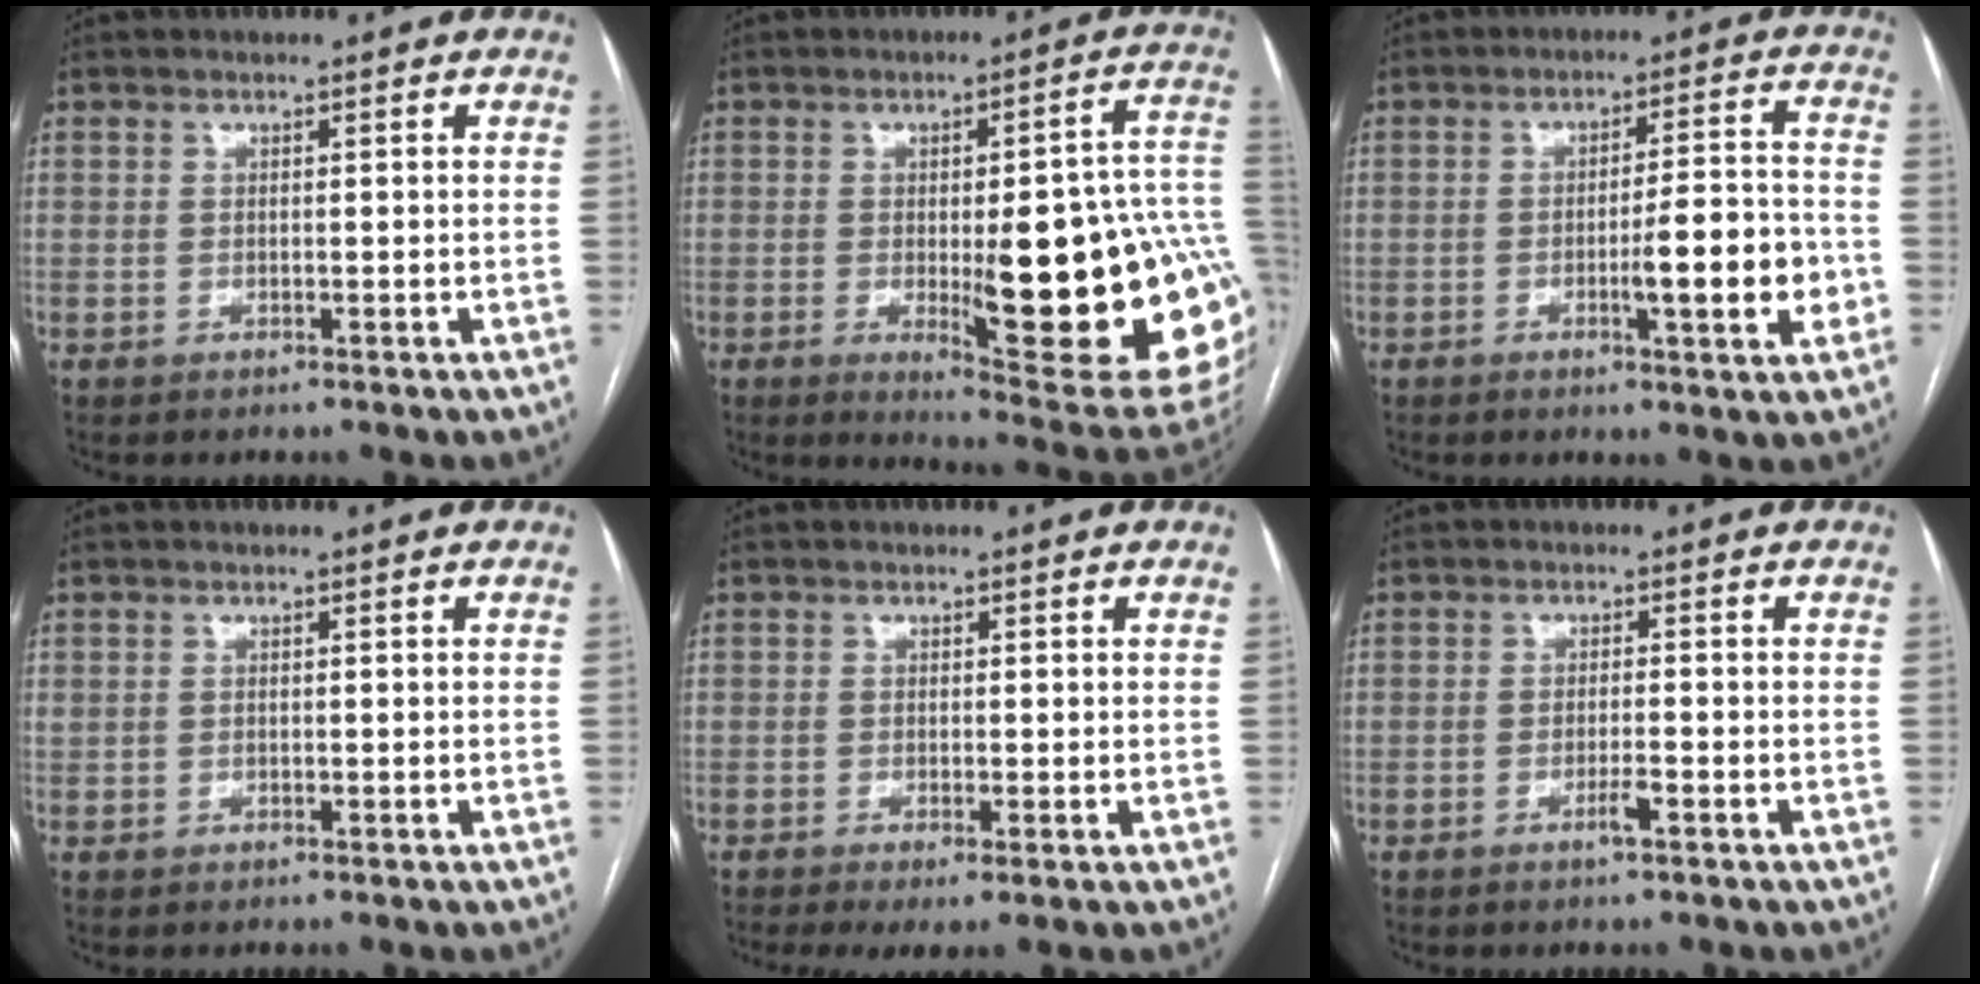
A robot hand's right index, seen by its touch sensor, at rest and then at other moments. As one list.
[{"total": 24.6, "force": [-3.7, 4.4, 23.9], "torque": [-0.215, -0.001, -0.035]}, {"total": 9.5, "force": [-2.6, 1.1, 9.1], "torque": [-0.130, 0.004, -0.036]}, {"total": 0.6, "force": [0.2, 0.6, 0.1], "torque": [0.005, 0.005, 0.003]}, {"total": 3.0, "force": [-1.3, 0.6, 2.6], "torque": [-0.042, -0.011, -0.021]}, {"total": 2.1, "force": [-1.2, 0.0, 1.8], "torque": [-0.033, -0.002, -0.021]}]